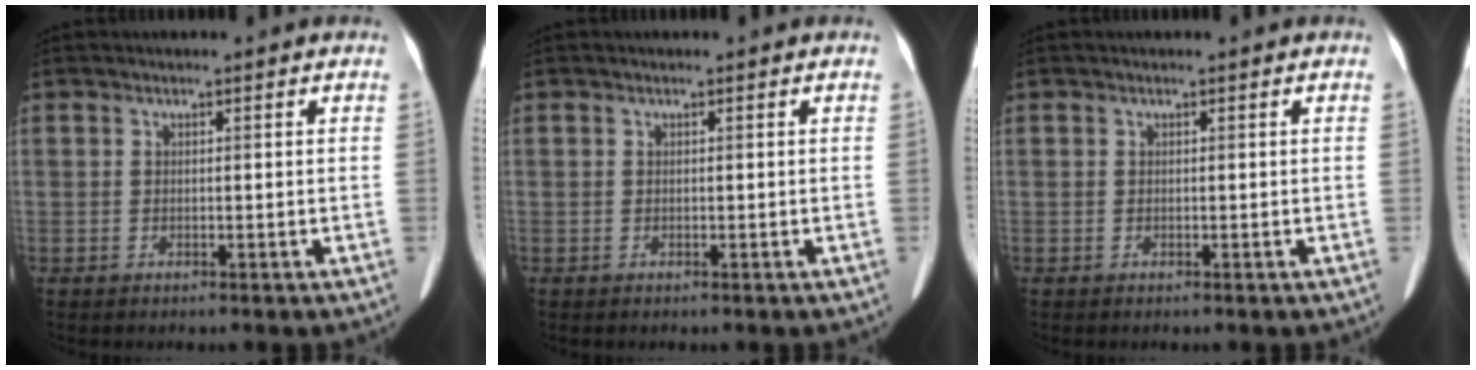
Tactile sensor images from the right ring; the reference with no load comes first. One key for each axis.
{"total": 0.0}
{"total": 0.0}